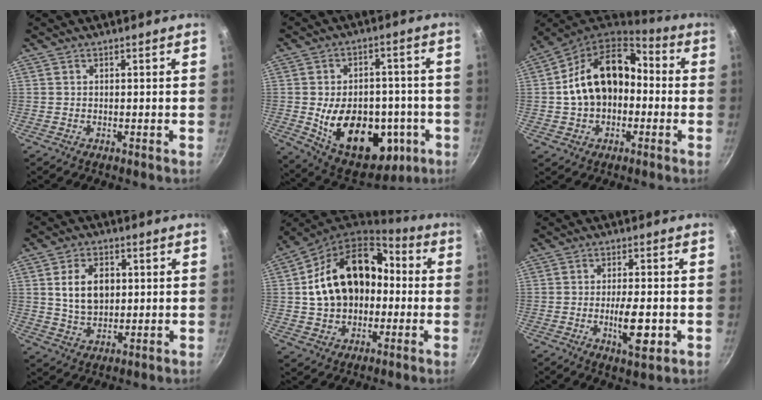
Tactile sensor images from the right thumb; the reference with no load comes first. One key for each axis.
{"total": 22.4, "fx": -5.1, "fy": 14.7, "fz": 16.1, "tx": -0.211, "ty": 0.017, "tz": -0.051}
{"total": 18.8, "fx": 0.2, "fy": 13.7, "fz": 12.9, "tx": -0.195, "ty": 0.054, "tz": -0.003}
{"total": 9.2, "fx": 1.6, "fy": 6.4, "fz": 6.5, "tx": -0.095, "ty": -0.005, "tz": 0.032}
{"total": 20.8, "fx": 1.0, "fy": 15.2, "fz": 14.2, "tx": -0.219, "ty": 0.054, "tz": 0.016}
{"total": 7.9, "fx": -1.9, "fy": 2.7, "fz": 7.2, "tx": -0.109, "ty": 0.002, "tz": -0.026}